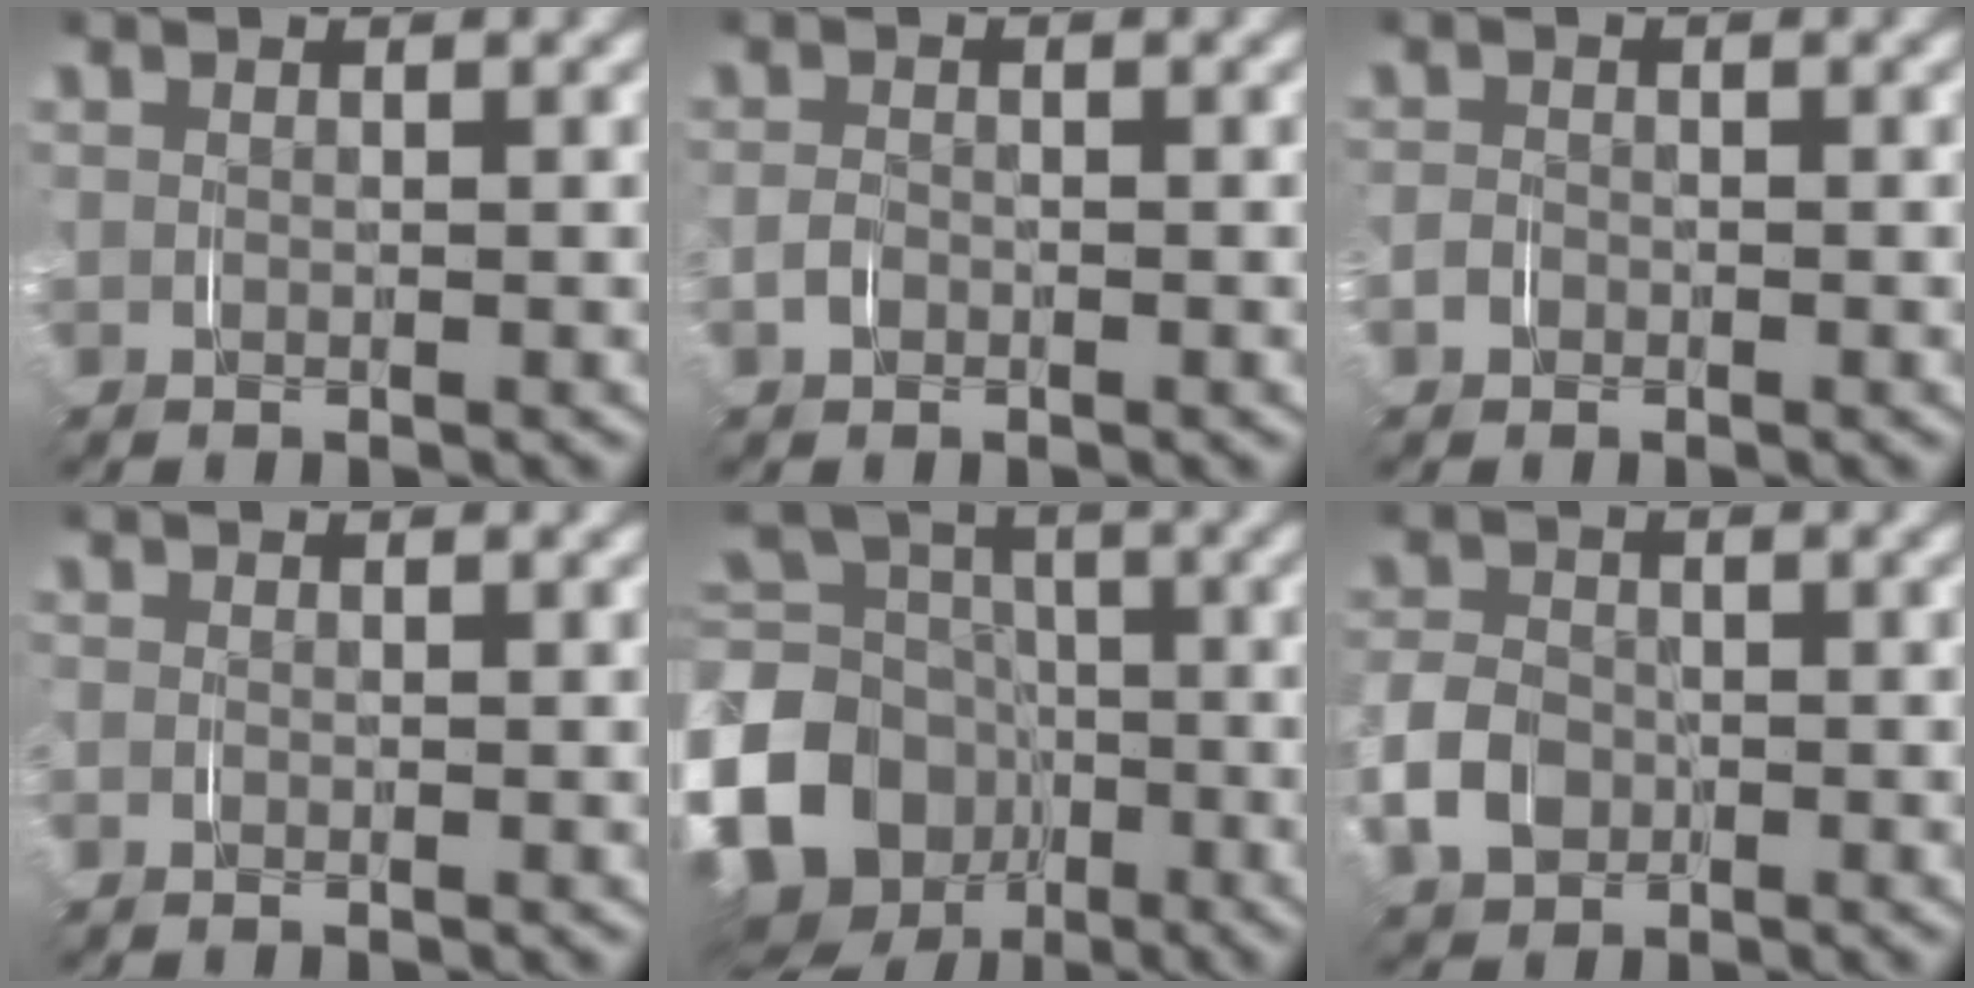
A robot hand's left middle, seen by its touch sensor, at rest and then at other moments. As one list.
[{"total": 1.1, "force": [-0.9, 0.6, 0.2], "torque": [-0.013, -0.006, -0.014]}, {"total": 1.2, "force": [-0.9, 0.8, 0.0], "torque": [-0.007, -0.003, -0.019]}, {"total": 0.6, "force": [-0.5, 0.1, -0.3], "torque": [0.003, -0.003, -0.011]}, {"total": 12.6, "force": [-4.8, 10.8, 4.5], "torque": [-0.096, -0.051, -0.085]}, {"total": 3.1, "force": [-1.4, 2.4, 1.4], "torque": [-0.036, -0.009, -0.023]}]